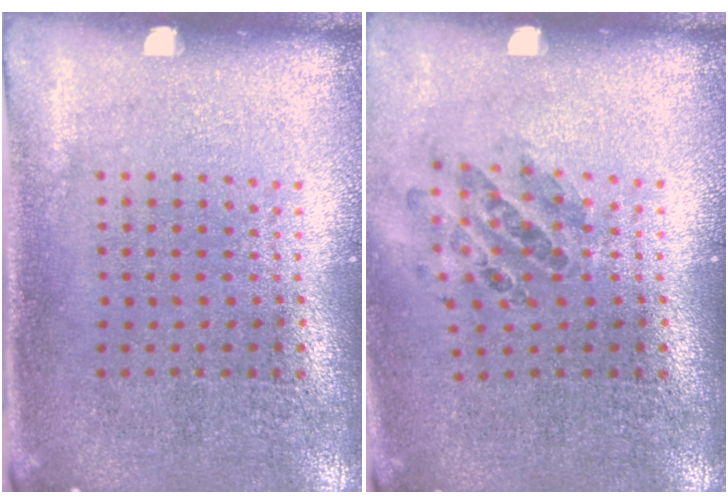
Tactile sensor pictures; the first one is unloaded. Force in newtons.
{"total": 0.9, "press": 0.9, "slide": 0.0}